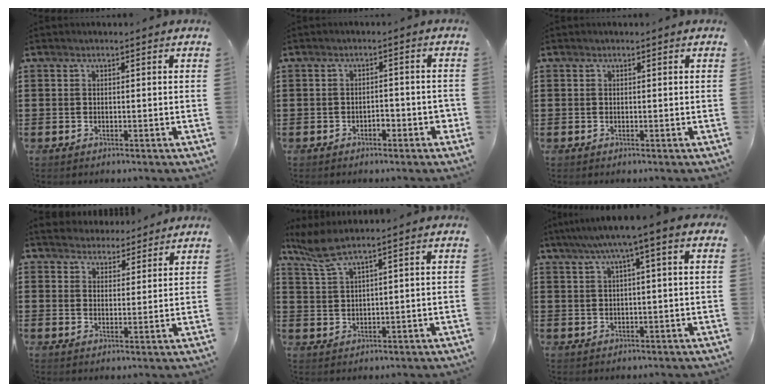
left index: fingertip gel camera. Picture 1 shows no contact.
{"total": 2.5, "force": [-1.4, 1.1, 1.7], "torque": [-0.032, 0.002, -0.030]}
{"total": 0.0}
{"total": 3.6, "force": [3.4, 1.4, -0.1], "torque": [-0.010, -0.001, 0.065]}
{"total": 3.9, "force": [2.8, 0.1, 2.8], "torque": [-0.071, -0.001, 0.047]}
{"total": 4.6, "force": [1.4, -0.2, 4.4], "torque": [-0.086, -0.004, 0.018]}